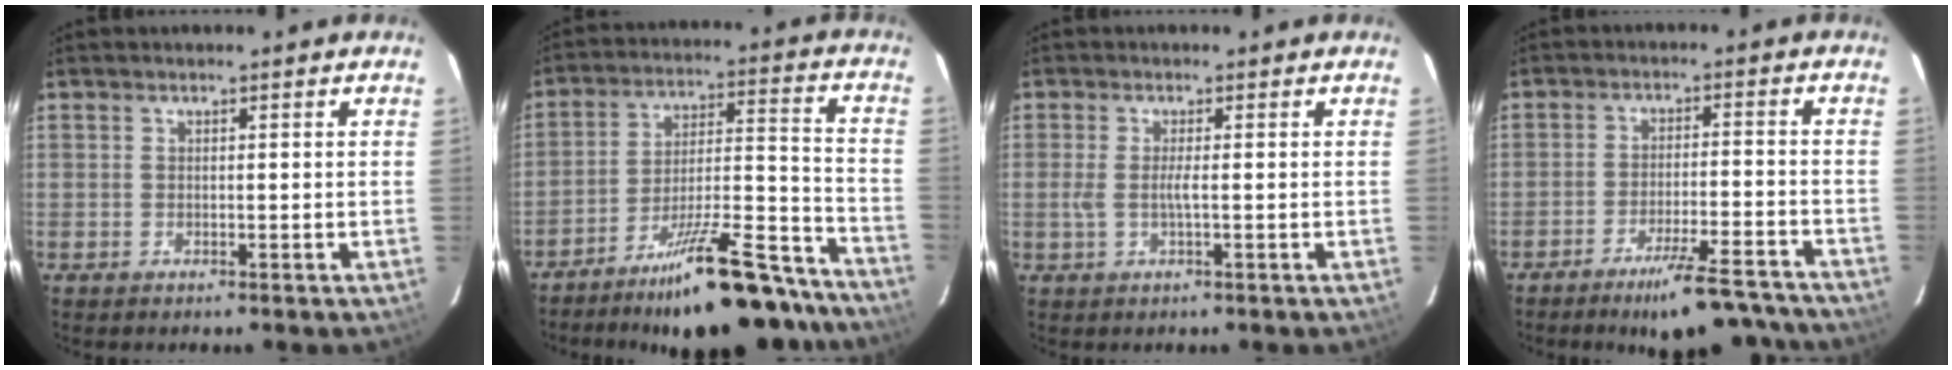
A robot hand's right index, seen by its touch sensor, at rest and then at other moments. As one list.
[{"total": 22.8, "force": [-19.3, 4.9, 11.1], "torque": [-0.167, 0.008, -0.271]}, {"total": 2.3, "force": [-0.3, -0.2, 2.3], "torque": [-0.045, -0.002, -0.007]}, {"total": 13.8, "force": [-12.3, 2.2, 5.8], "torque": [-0.094, 0.001, -0.168]}]